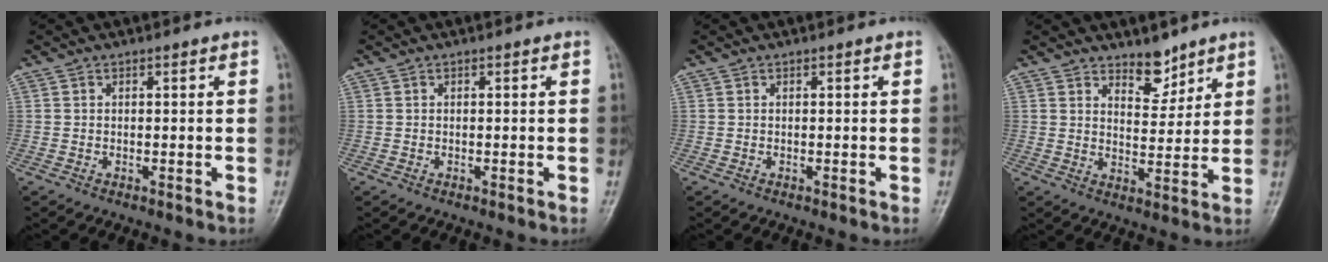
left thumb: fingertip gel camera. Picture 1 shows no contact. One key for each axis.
{"total": 0.0}
{"total": 0.0}
{"total": 5.5, "fx": 4.4, "fy": 2.5, "fz": 2.2, "tx": -0.010, "ty": -0.038, "tz": 0.073}